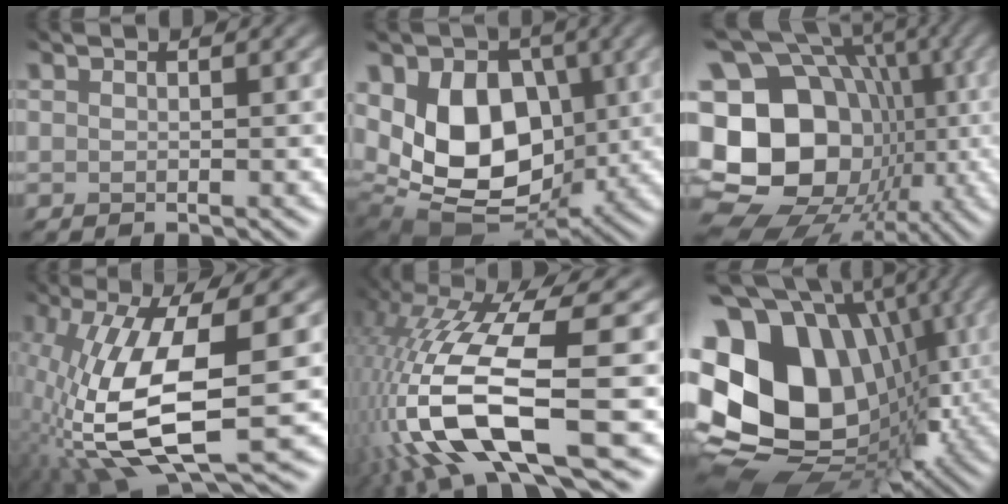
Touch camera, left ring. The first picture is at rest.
{"total": 10.9, "force": [-1.5, 7.5, 7.8], "torque": [-0.139, -0.026, 0.000]}
{"total": 20.4, "force": [-4.3, 17.6, 9.3], "torque": [-0.198, -0.014, -0.083]}
{"total": 10.3, "force": [-3.3, 3.0, 9.3], "torque": [-0.216, -0.031, -0.025]}
{"total": 13.6, "force": [-6.6, 2.8, 11.6], "torque": [-0.275, -0.021, -0.076]}
{"total": 14.9, "force": [-1.7, 12.1, 8.5], "torque": [-0.182, -0.011, -0.003]}